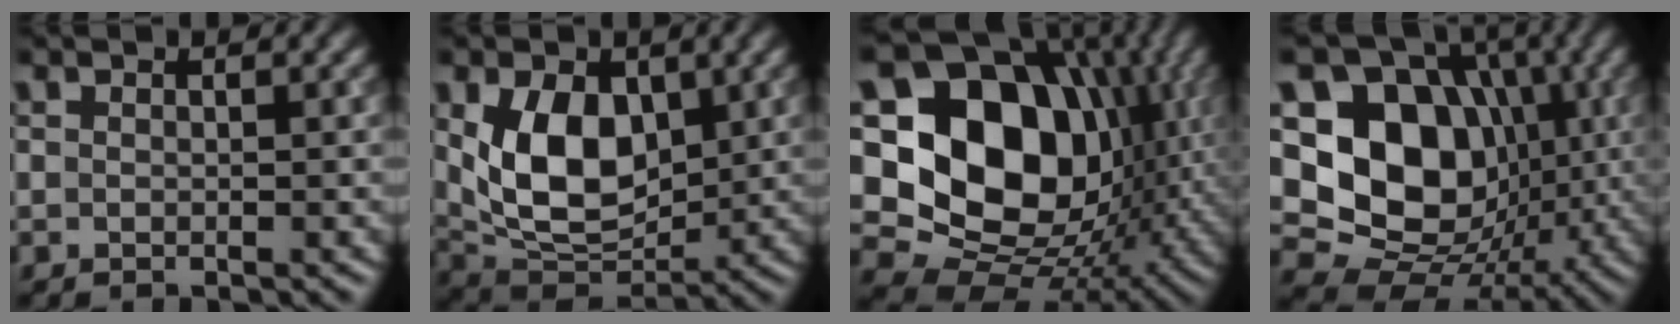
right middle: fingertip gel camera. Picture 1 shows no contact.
{"total": 8.1, "force": [1.5, 5.2, 6.0], "torque": [-0.116, -0.014, 0.030]}
{"total": 18.3, "force": [3.0, 14.2, 11.1], "torque": [-0.194, 0.002, 0.060]}
{"total": 14.4, "force": [0.8, 11.7, 8.4], "torque": [-0.135, 0.006, -0.001]}